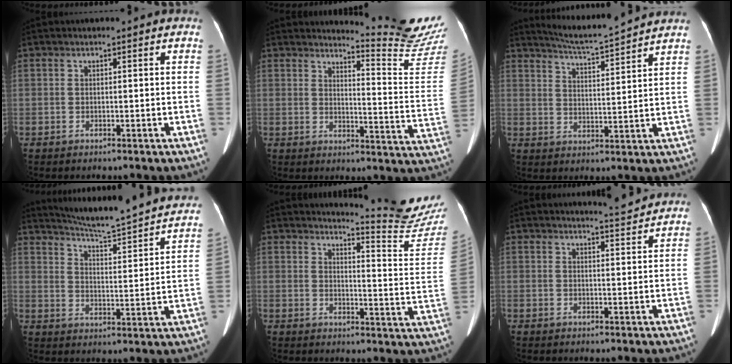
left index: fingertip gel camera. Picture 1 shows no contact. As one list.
[{"total": 13.3, "force": [13.1, -2.4, 1.1], "torque": [-0.018, -0.138, 0.148]}, {"total": 9.8, "force": [9.3, -1.2, 2.8], "torque": [-0.063, 0.004, 0.144]}, {"total": 22.6, "force": [20.8, 0.9, 8.8], "torque": [-0.137, -0.047, 0.272]}, {"total": 13.7, "force": [13.5, -2.0, 1.0], "torque": [-0.016, -0.127, 0.150]}, {"total": 3.0, "force": [2.9, -0.7, -0.1], "torque": [-0.011, -0.017, 0.041]}]